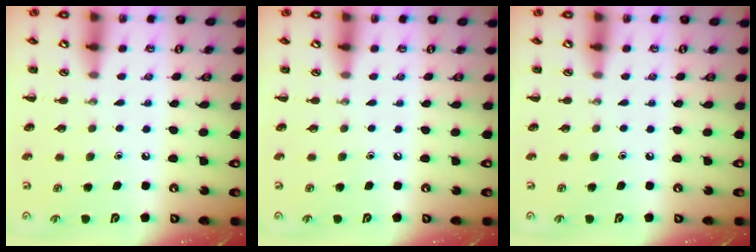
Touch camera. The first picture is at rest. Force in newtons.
{"total": 0.0}
{"total": 0.0}